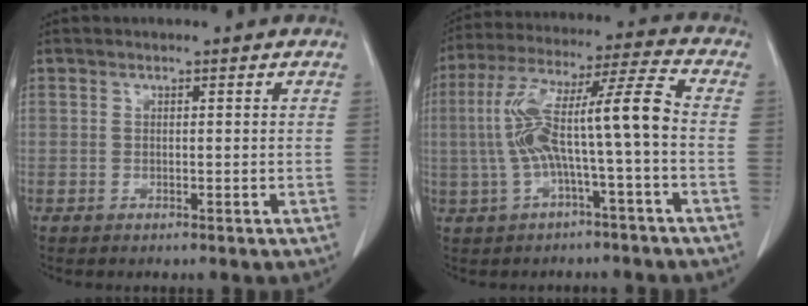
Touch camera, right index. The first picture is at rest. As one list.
[{"total": 12.8, "force": [-1.4, 0.7, 12.7], "torque": [-0.244, 0.044, -0.026]}]